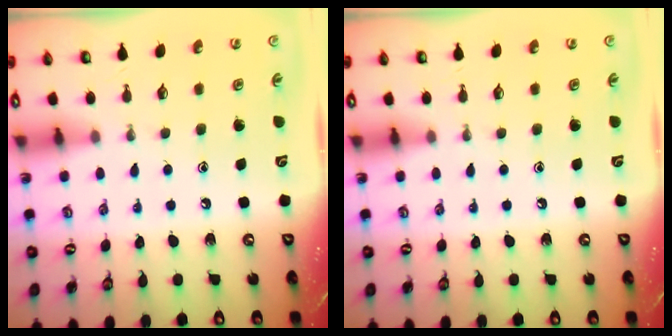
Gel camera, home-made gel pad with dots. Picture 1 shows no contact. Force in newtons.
{"total": 0.0}